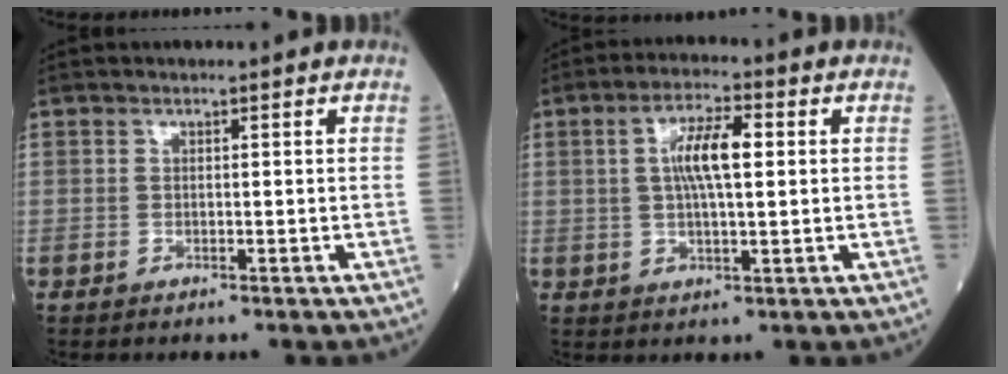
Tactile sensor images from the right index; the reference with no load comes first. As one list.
[{"total": 7.3, "force": [1.4, 1.6, 7.0], "torque": [-0.130, 0.013, 0.024]}]